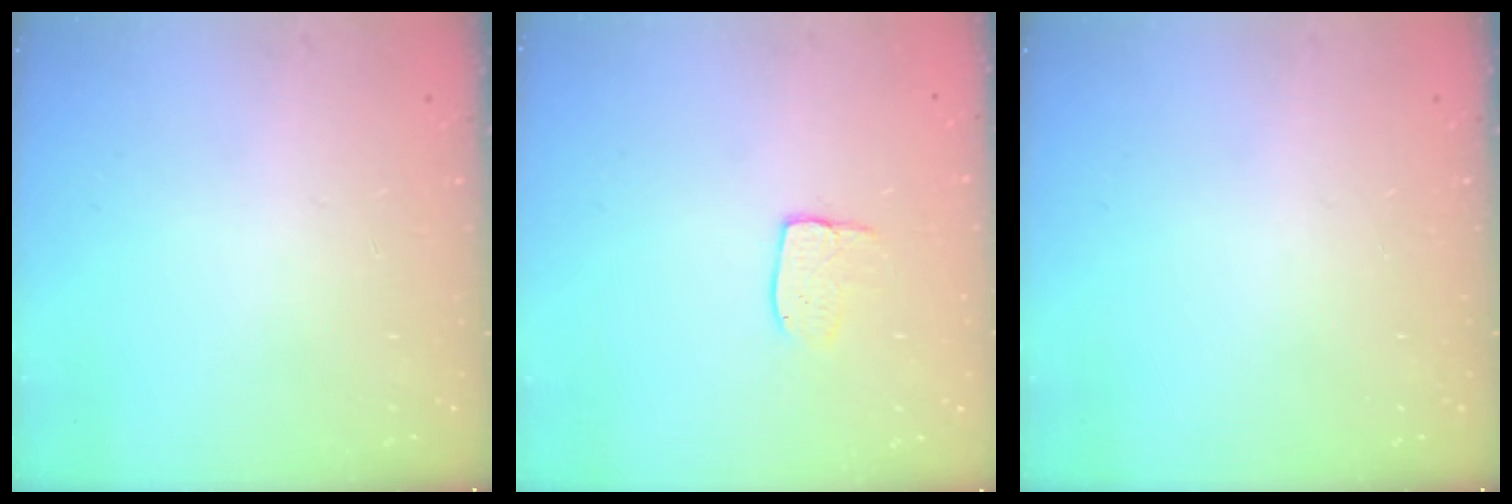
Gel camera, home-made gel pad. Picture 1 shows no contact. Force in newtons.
{"total": 6.3, "press": 6.3, "slide": 0.2}
{"total": 0.0}